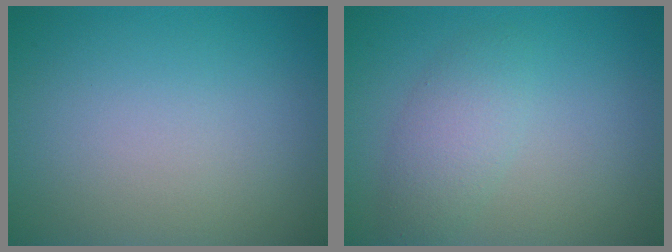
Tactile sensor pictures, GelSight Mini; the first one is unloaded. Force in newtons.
{"total": 2.7, "press": 2.7, "slide": 0.0}